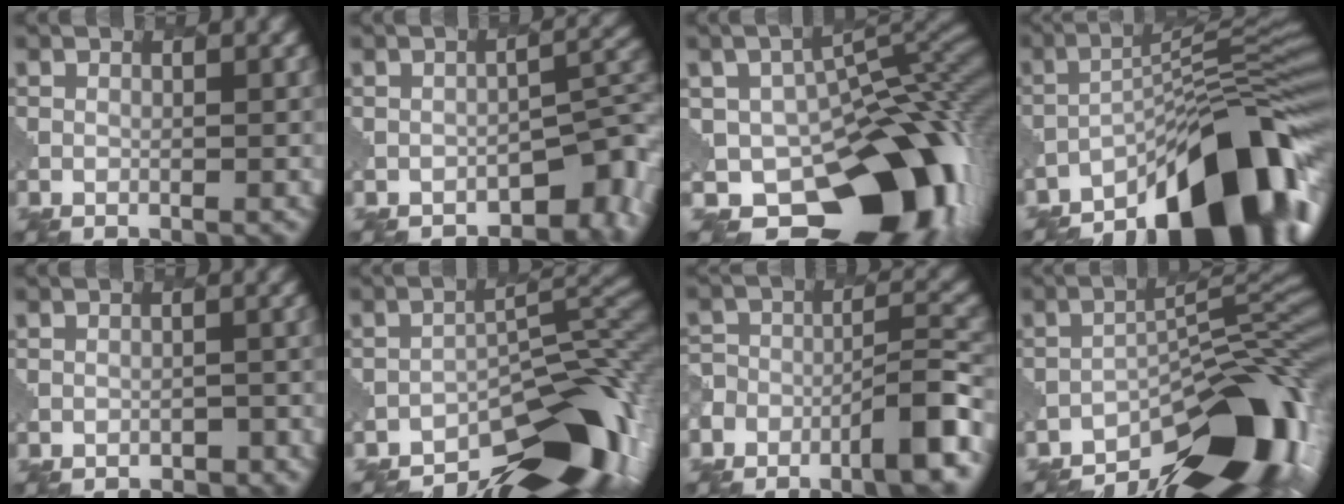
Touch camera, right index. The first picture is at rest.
{"total": 5.8, "force": [-4.0, 2.5, 3.4], "torque": [-0.018, 0.000, -0.050]}
{"total": 15.1, "force": [-5.6, 9.8, 10.1], "torque": [-0.107, -0.013, -0.089]}
{"total": 12.1, "force": [-8.4, 3.1, 8.2], "torque": [-0.098, 0.019, -0.147]}
{"total": 2.3, "force": [-2.1, 0.8, 0.5], "torque": [-0.004, 0.008, -0.020]}
{"total": 11.3, "force": [-8.1, 4.3, 6.6], "torque": [-0.065, 0.006, -0.134]}
{"total": 6.4, "force": [-4.6, 2.7, 3.5], "torque": [-0.039, 0.009, -0.089]}
{"total": 12.7, "force": [-8.9, 4.0, 8.1], "torque": [-0.100, -0.002, -0.151]}